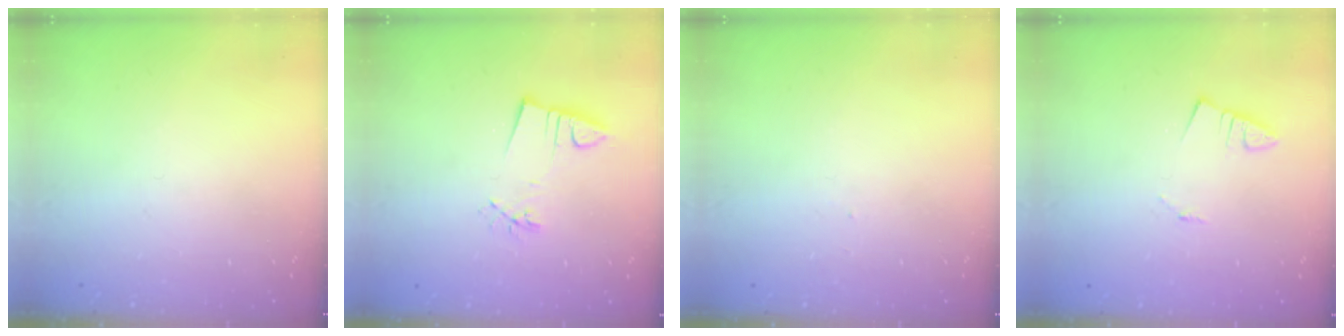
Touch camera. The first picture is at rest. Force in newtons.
{"total": 3.7, "press": 2.3, "slide": 2.9}
{"total": 2.1, "press": 2.1, "slide": 0.1}
{"total": 1.3, "press": 1.3, "slide": 0.1}